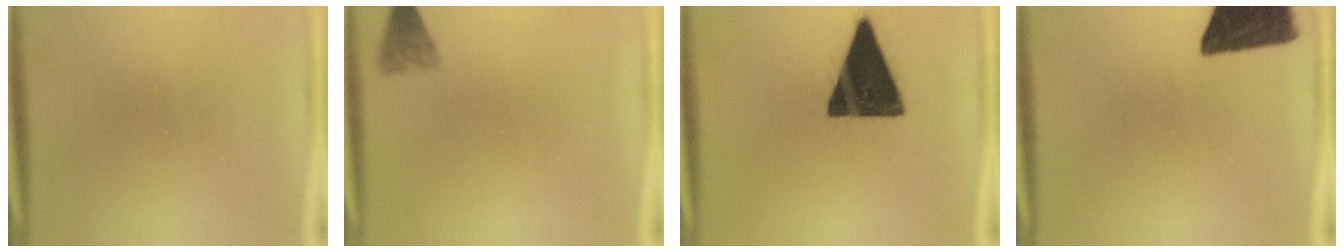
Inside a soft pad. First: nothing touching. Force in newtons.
{"total": 2.9}
{"total": 16.6}
{"total": 14.8}